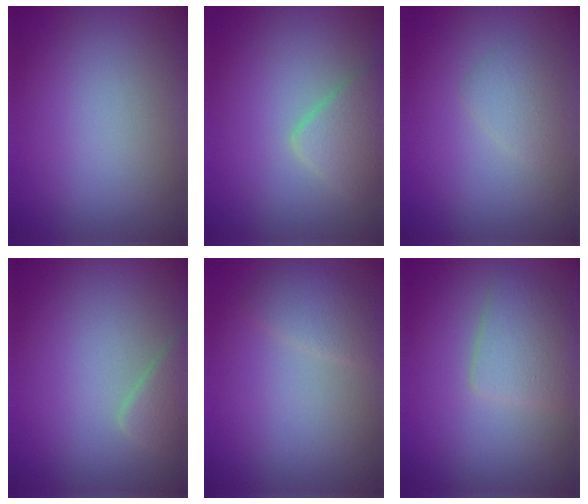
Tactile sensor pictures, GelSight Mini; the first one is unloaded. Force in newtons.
{"total": 2.7, "press": 2.7, "slide": 0.1}
{"total": 1.6, "press": 1.6, "slide": 0.0}
{"total": 1.8, "press": 1.8, "slide": 0.1}
{"total": 1.9, "press": 1.9, "slide": 0.1}
{"total": 2.9, "press": 2.9, "slide": 0.2}